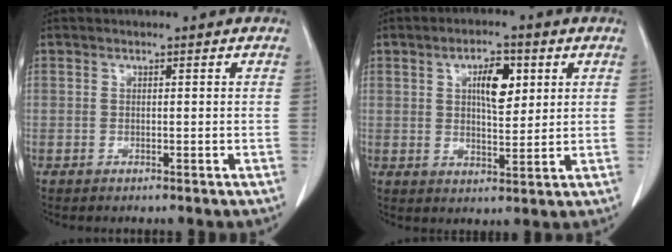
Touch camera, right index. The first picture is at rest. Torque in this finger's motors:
{"motor_torque": [0.46, 0.44, 0.33, 0.05]}